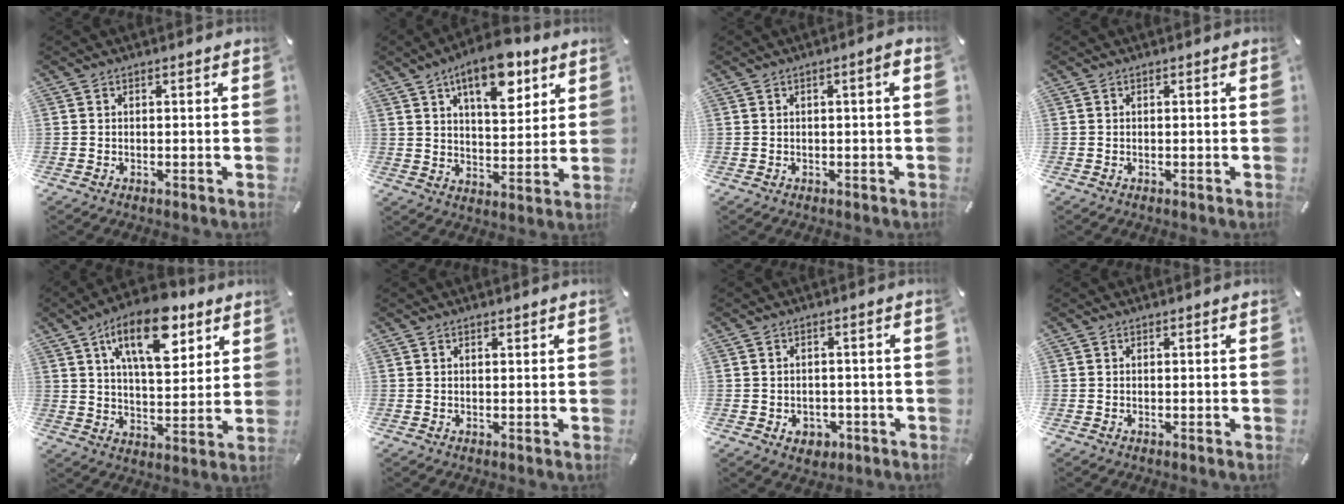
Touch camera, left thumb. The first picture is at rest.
{"total": 13.3, "force": [7.8, 6.3, 8.8], "torque": [-0.122, -0.031, 0.133]}
{"total": 2.2, "force": [0.0, 0.3, 2.2], "torque": [-0.036, 0.002, -0.002]}
{"total": 0.0}
{"total": 16.0, "force": [8.9, 7.6, 10.8], "torque": [-0.166, -0.030, 0.148]}
{"total": 0.6, "force": [0.4, 0.3, 0.3], "torque": [-0.006, 0.000, 0.008]}
{"total": 3.8, "force": [-1.3, 3.2, 1.6], "torque": [-0.010, -0.001, -0.025]}
{"total": 0.0}